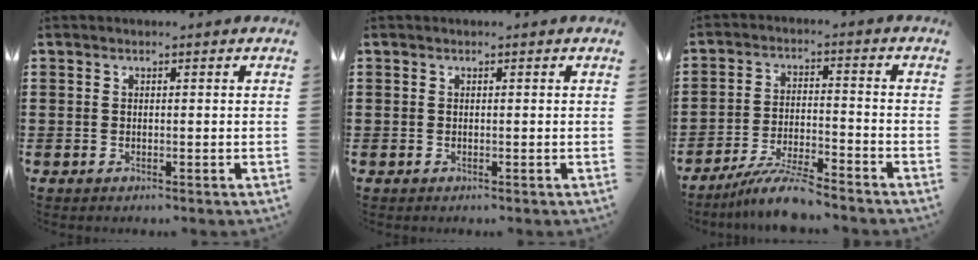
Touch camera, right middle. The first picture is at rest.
{"total": 0.0}
{"total": 7.0, "force": [-6.3, 0.2, 3.1], "torque": [-0.059, -0.005, -0.117]}